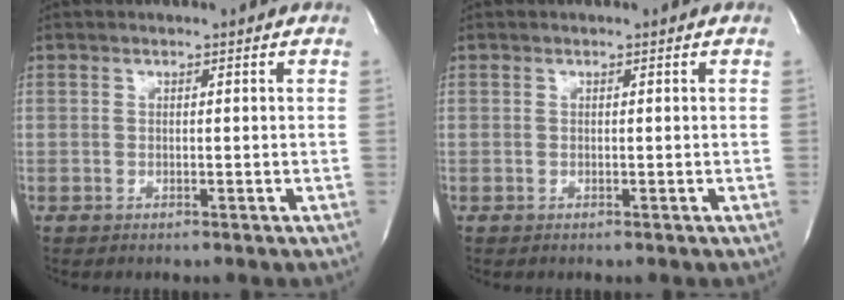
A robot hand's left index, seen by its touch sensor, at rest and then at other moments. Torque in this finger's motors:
{"motor_torque": [0.00, 0.00, 0.00, 0.00]}